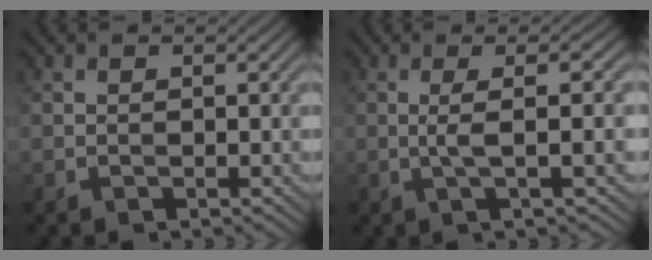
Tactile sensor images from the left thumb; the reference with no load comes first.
{"total": 5.1, "force": [-0.1, 0.8, 5.0], "torque": [-0.084, 0.010, -0.006]}